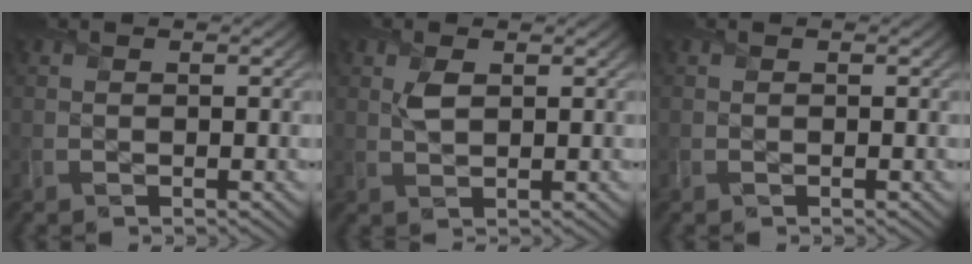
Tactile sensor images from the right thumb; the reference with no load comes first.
{"total": 2.2, "force": [0.8, 1.1, 1.8], "torque": [-0.040, -0.002, 0.016]}
{"total": 0.0}